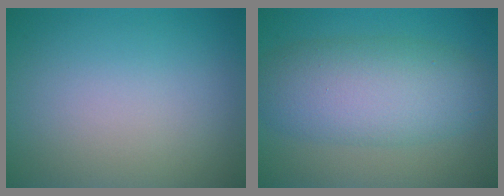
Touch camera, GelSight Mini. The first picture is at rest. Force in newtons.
{"total": 7.4, "press": 7.4, "slide": 0.0}